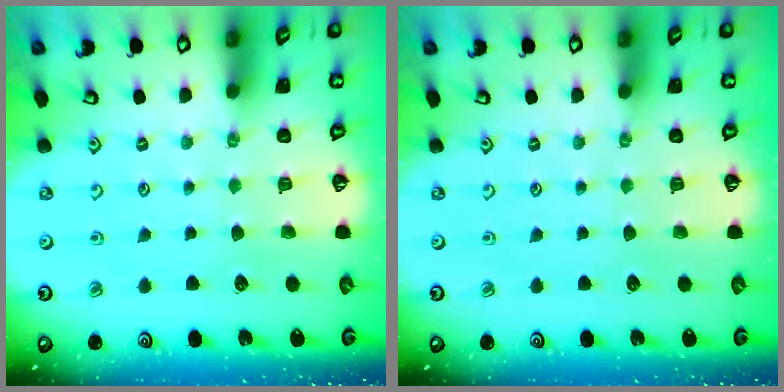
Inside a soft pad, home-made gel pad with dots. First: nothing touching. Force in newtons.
{"total": 0.0}